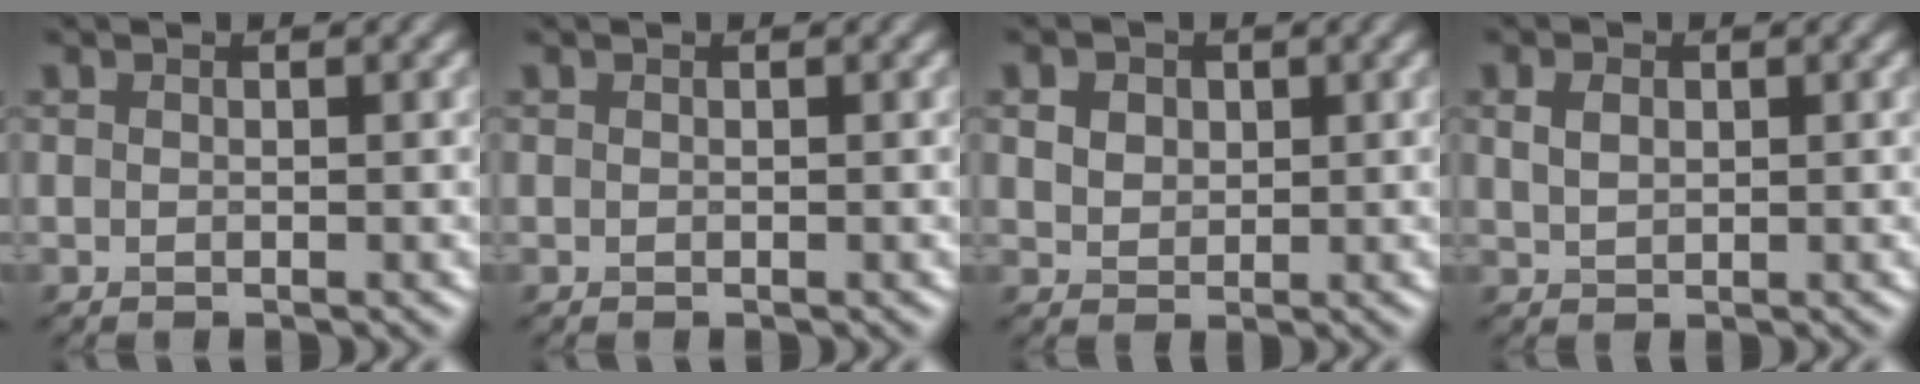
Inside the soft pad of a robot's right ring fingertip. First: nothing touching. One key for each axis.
{"total": 0.0}
{"total": 3.8, "fx": 1.8, "fy": 2.7, "fz": 1.9, "tx": -0.047, "ty": 0.012, "tz": 0.024}
{"total": 1.8, "fx": 0.6, "fy": 1.3, "fz": 1.2, "tx": -0.024, "ty": 0.002, "tz": 0.013}